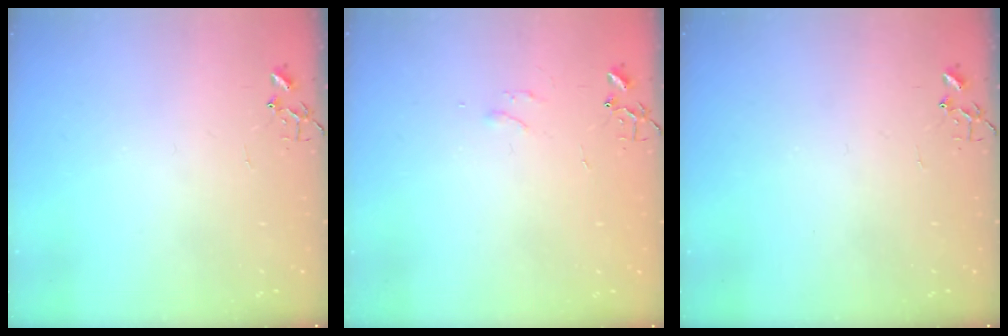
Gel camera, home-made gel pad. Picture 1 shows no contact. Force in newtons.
{"total": 3.9, "press": 3.9, "slide": 0.6}
{"total": 0.0}